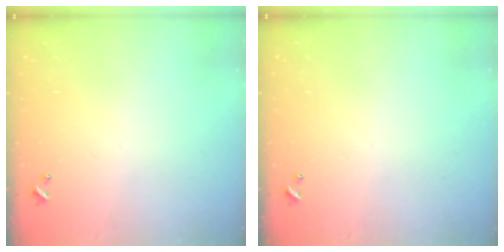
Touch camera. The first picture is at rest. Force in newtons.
{"total": 0.0}